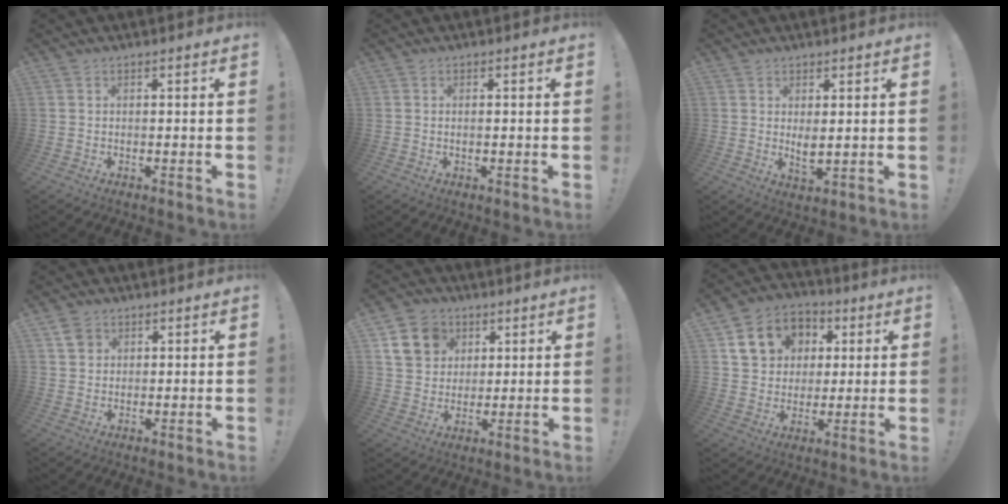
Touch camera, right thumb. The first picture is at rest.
{"total": 0.7, "force": [-0.1, 0.1, 0.7], "torque": [-0.012, -0.001, -0.003]}
{"total": 3.7, "force": [1.5, 1.7, 2.9], "torque": [-0.033, -0.017, 0.026]}
{"total": 3.5, "force": [1.9, 2.8, 1.0], "torque": [-0.005, -0.007, 0.034]}
{"total": 12.1, "force": [5.2, 10.0, 4.3], "torque": [-0.065, -0.019, 0.109]}
{"total": 13.3, "force": [4.4, 11.4, 5.3], "torque": [-0.078, -0.008, 0.098]}